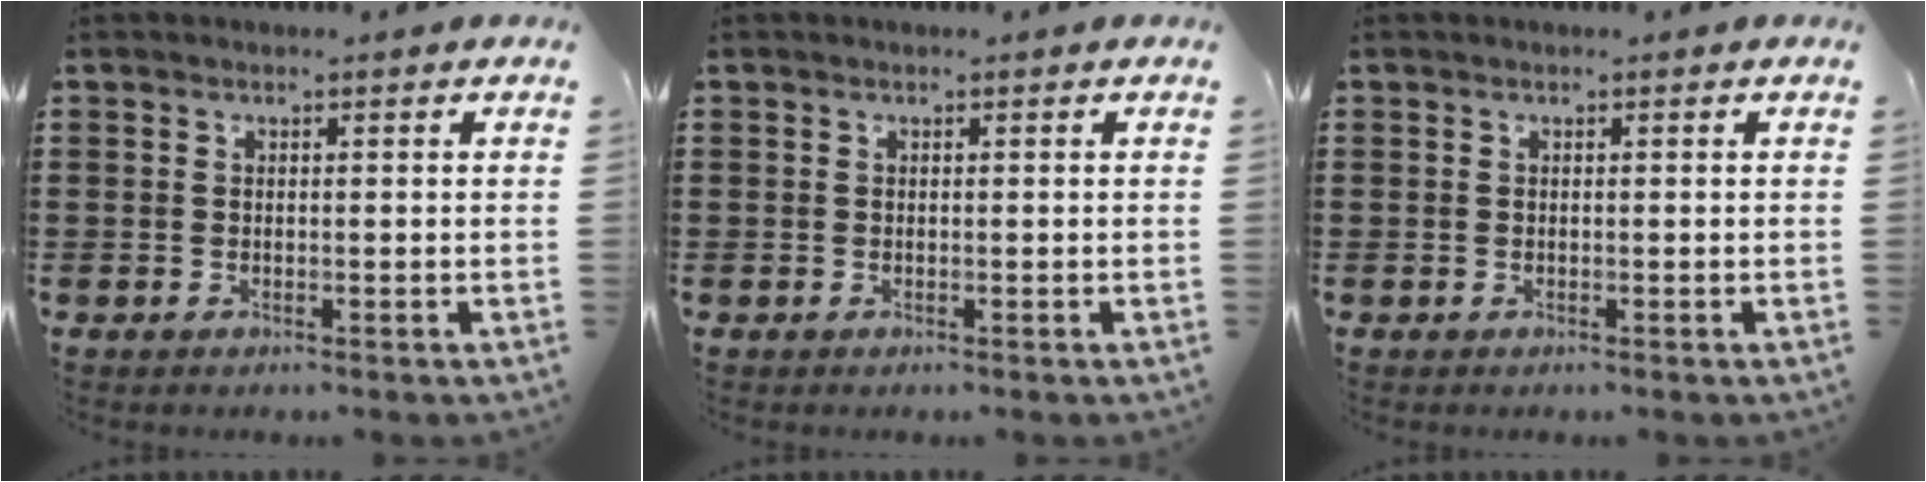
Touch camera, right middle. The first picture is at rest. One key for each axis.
{"total": 0.0}
{"total": 0.0}